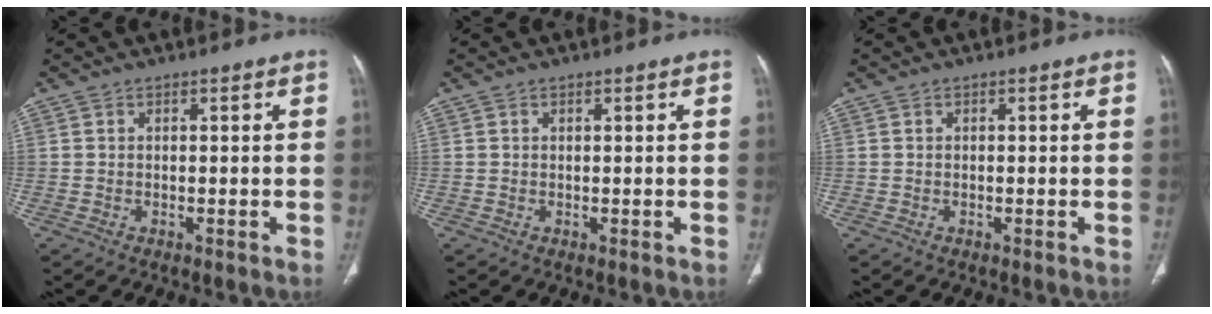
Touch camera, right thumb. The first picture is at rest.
{"total": 0.0}
{"total": 0.0}